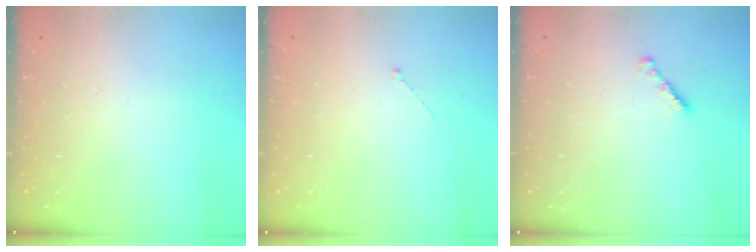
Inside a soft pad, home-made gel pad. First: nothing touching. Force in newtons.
{"total": 0.0}
{"total": 1.9, "press": 1.9, "slide": 0.5}